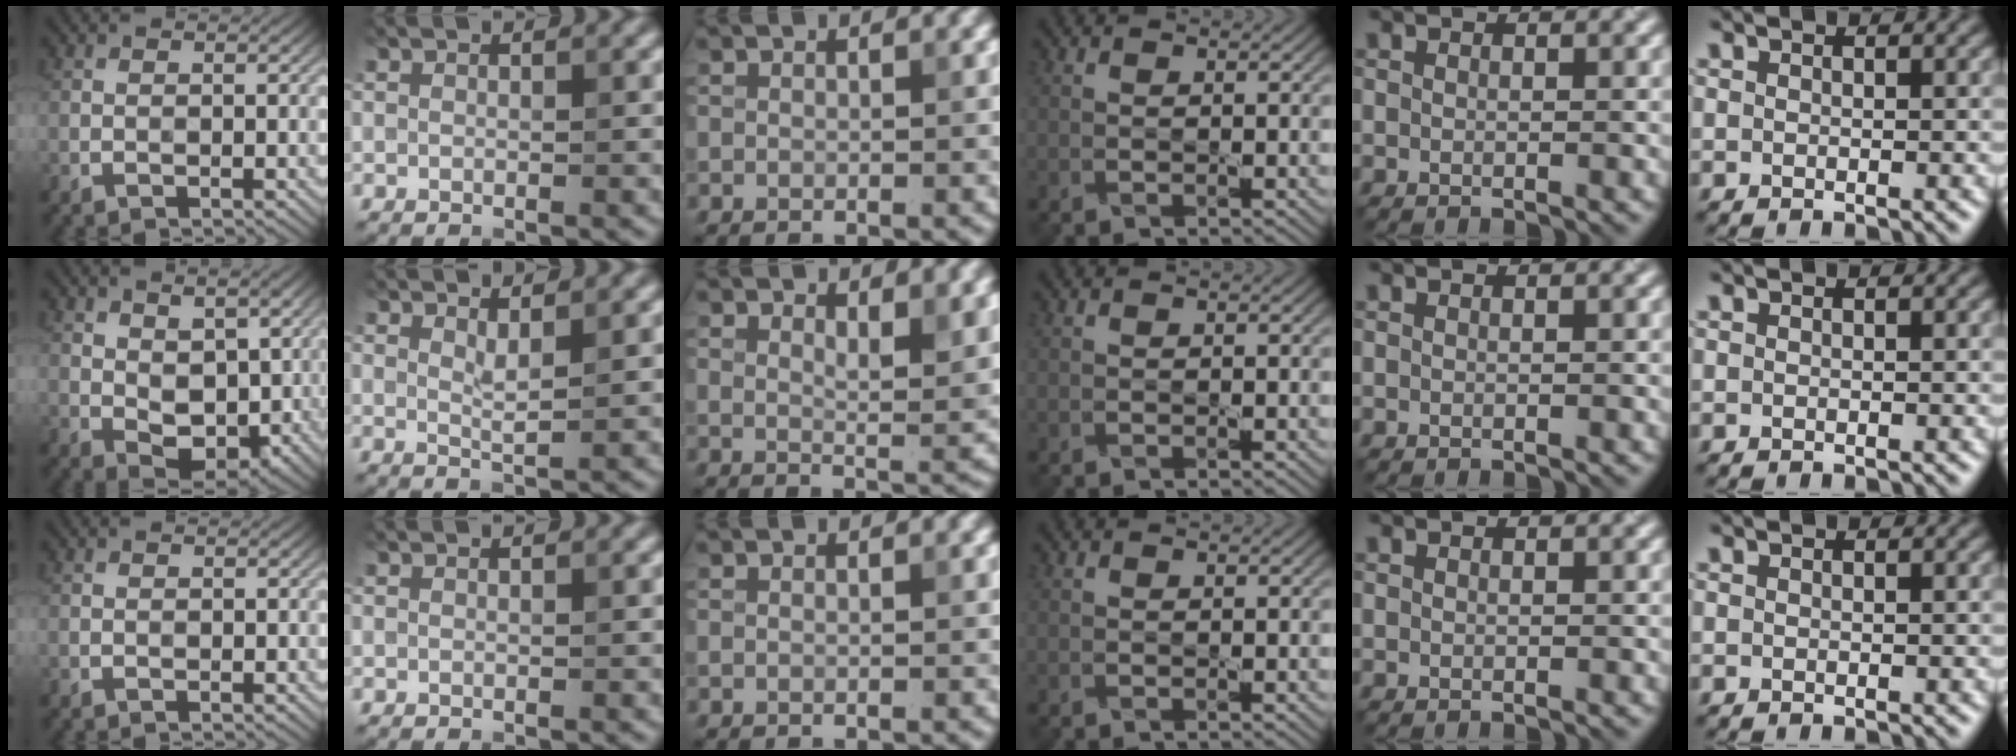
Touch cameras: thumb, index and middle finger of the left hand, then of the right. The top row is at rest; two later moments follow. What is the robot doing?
{"motion": "squeeze", "object": "sponge"}